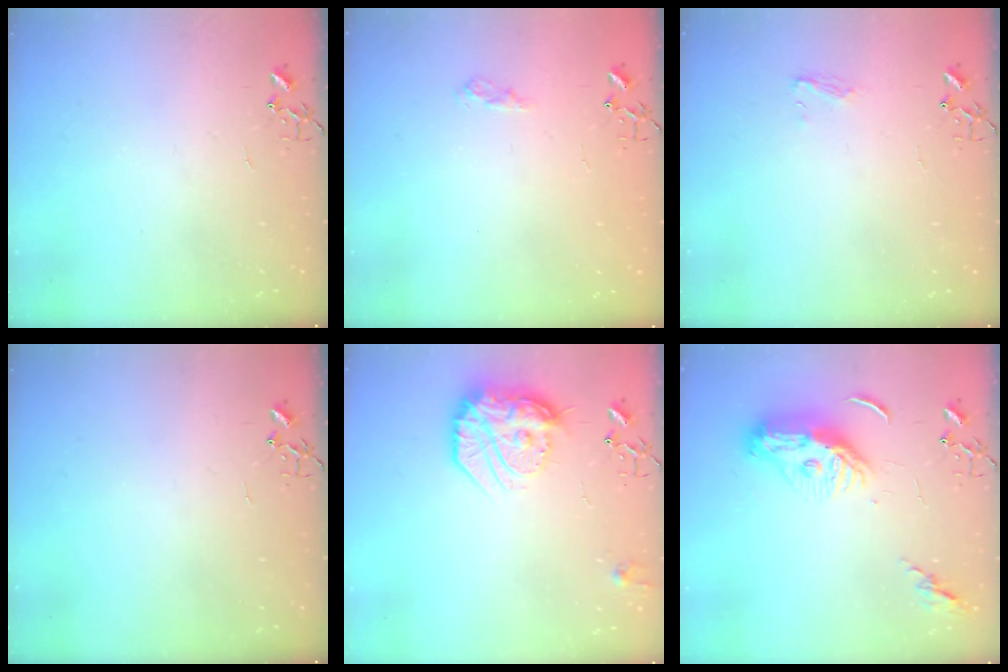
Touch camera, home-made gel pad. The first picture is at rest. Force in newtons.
{"total": 6.5, "press": 6.5, "slide": 0.8}
{"total": 5.2, "press": 5.2, "slide": 0.6}
{"total": 0.0}
{"total": 20.0, "press": 19.9, "slide": 1.6}
{"total": 11.7, "press": 11.6, "slide": 1.0}